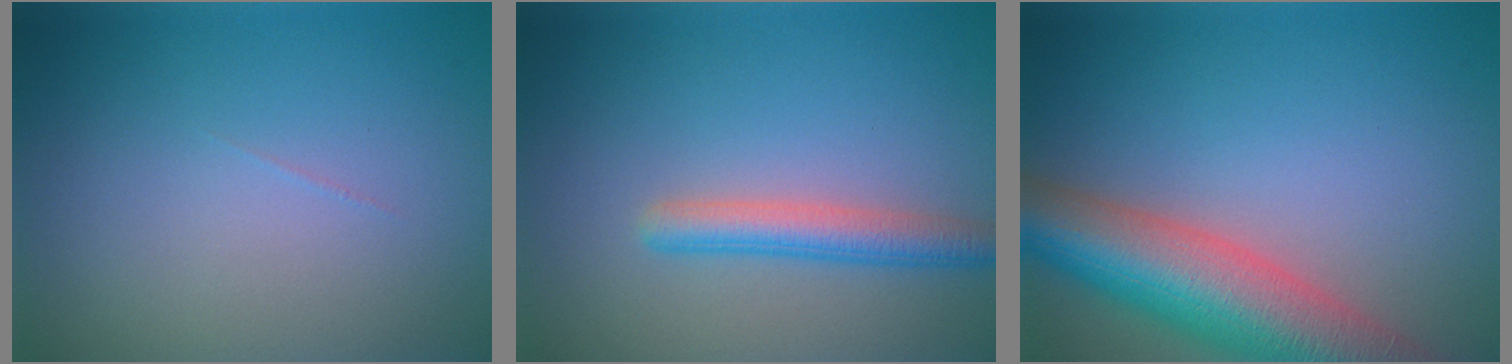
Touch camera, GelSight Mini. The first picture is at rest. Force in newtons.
{"total": 3.3, "press": 3.3, "slide": 0.1}
{"total": 10.2, "press": 10.1, "slide": 0.6}